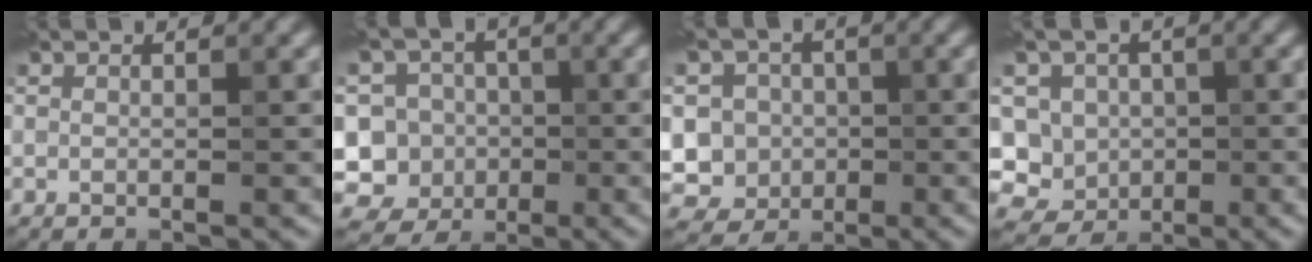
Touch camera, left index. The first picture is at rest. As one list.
[{"total": 9.5, "force": [-2.0, 9.0, 2.4], "torque": [-0.047, 0.025, -0.064]}, {"total": 9.0, "force": [-0.7, 8.5, 2.9], "torque": [-0.062, 0.022, -0.046]}, {"total": 7.6, "force": [0.1, 7.2, 2.4], "torque": [-0.038, 0.028, -0.033]}]